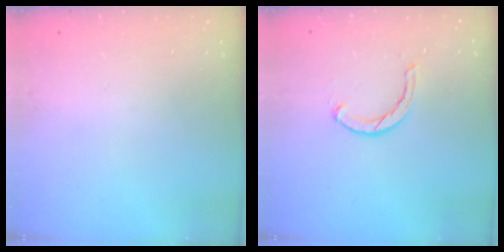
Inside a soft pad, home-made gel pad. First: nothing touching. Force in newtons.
{"total": 3.3, "press": 3.2, "slide": 0.7}